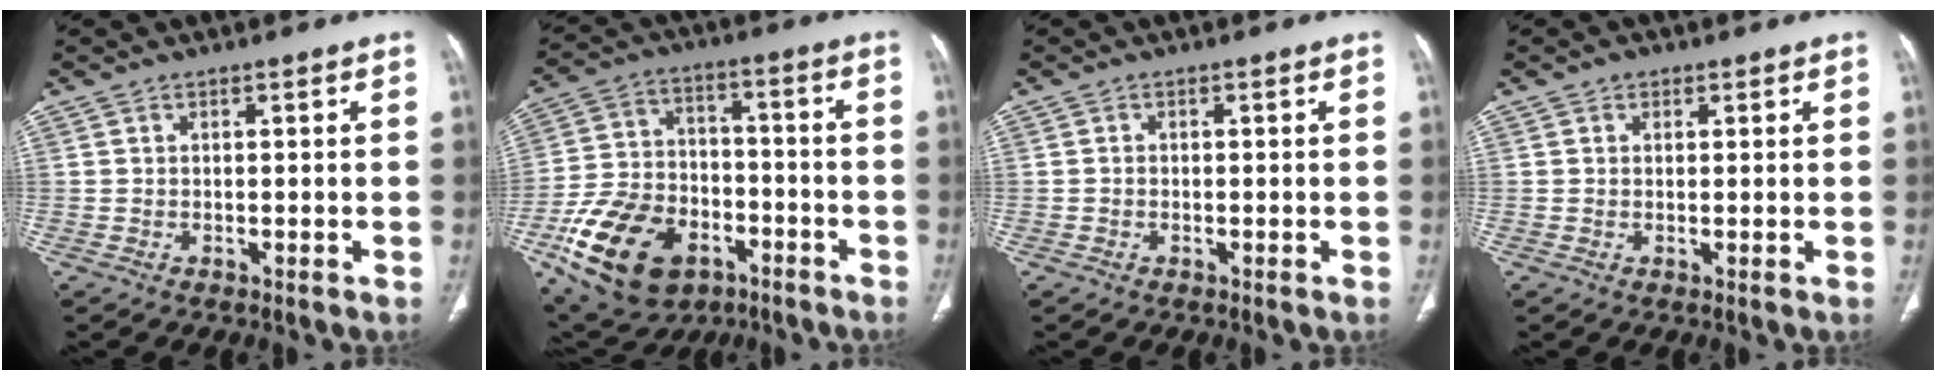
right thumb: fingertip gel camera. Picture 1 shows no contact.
{"total": 21.0, "force": [-9.3, 13.8, 12.7], "torque": [-0.228, 0.047, -0.149]}
{"total": 0.6, "force": [-0.2, 0.5, 0.2], "torque": [-0.002, 0.003, -0.003]}
{"total": 1.5, "force": [0.7, 1.3, 0.4], "torque": [0.005, 0.000, 0.005]}